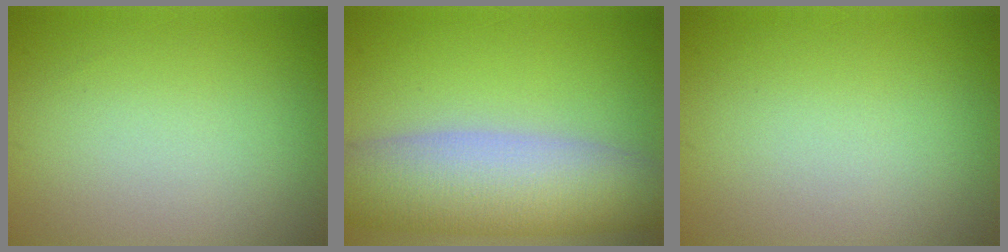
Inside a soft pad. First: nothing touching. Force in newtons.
{"total": 9.2, "press": 9.2, "slide": 0.8}
{"total": 0.0}